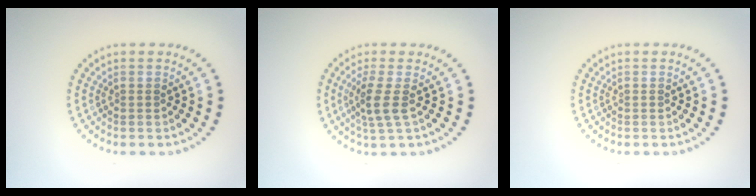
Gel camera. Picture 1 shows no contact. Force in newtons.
{"total": 2.6, "press": 2.1, "slide": 1.6}
{"total": 0.0}